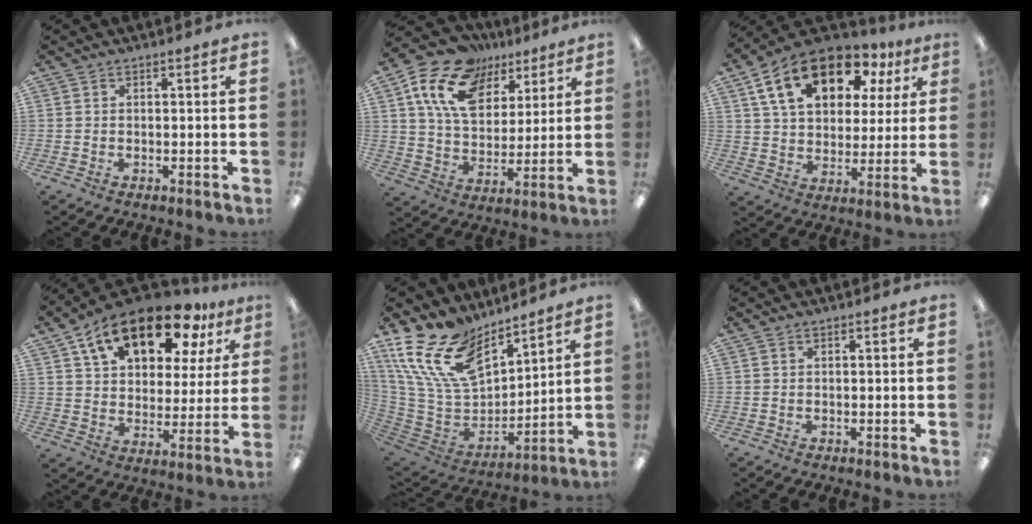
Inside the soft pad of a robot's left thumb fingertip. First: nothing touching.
{"total": 17.3, "force": [9.6, 11.3, 8.9], "torque": [-0.168, -0.031, 0.180]}
{"total": 19.2, "force": [10.3, 11.3, 11.6], "torque": [-0.201, -0.027, 0.182]}
{"total": 18.3, "force": [11.8, 9.2, 10.5], "torque": [-0.177, -0.051, 0.205]}
{"total": 19.8, "force": [12.5, 11.2, 10.5], "torque": [-0.232, -0.076, 0.232]}
{"total": 0.0}